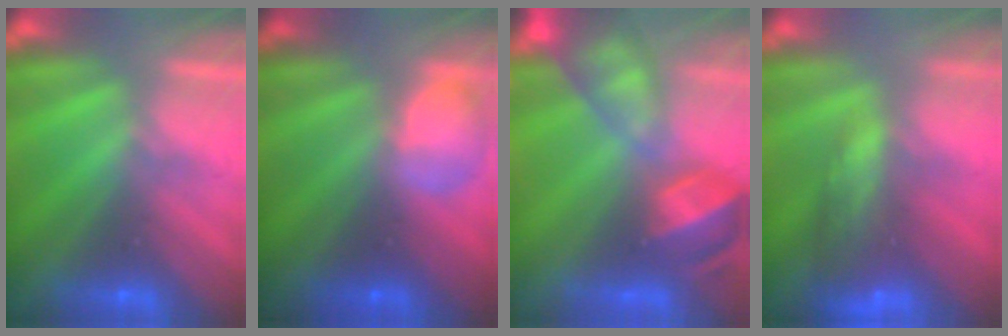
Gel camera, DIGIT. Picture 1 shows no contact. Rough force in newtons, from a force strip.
{"total": 2.4}
{"total": 11.0}
{"total": 8.5}